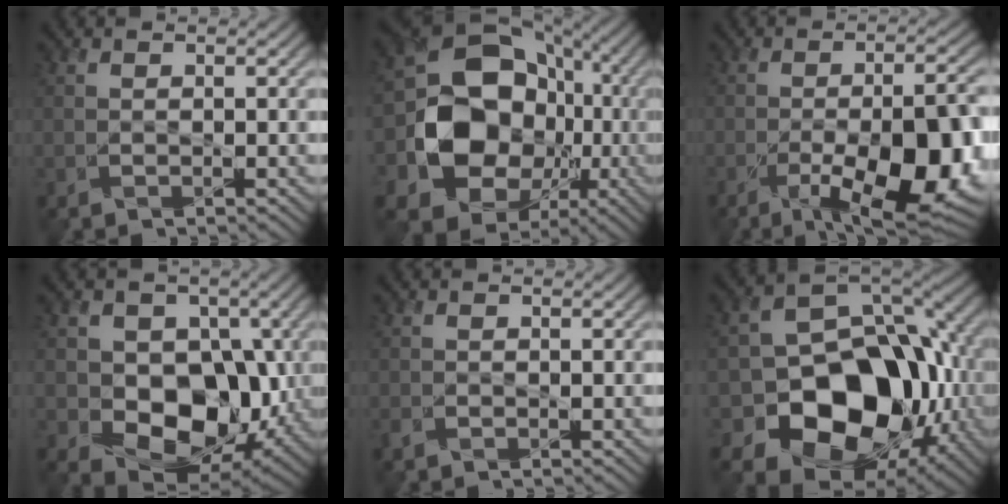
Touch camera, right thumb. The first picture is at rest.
{"total": 16.0, "force": [-2.8, 13.4, 8.4], "torque": [-0.162, -0.034, -0.045]}
{"total": 15.2, "force": [-5.8, 5.9, 12.7], "torque": [-0.179, -0.023, -0.078]}
{"total": 11.0, "force": [-1.1, 8.2, 7.2], "torque": [-0.102, -0.021, -0.025]}
{"total": 0.7, "force": [-0.4, 0.5, 0.3], "torque": [-0.009, -0.003, -0.006]}
{"total": 17.5, "force": [-5.3, 12.9, 10.6], "torque": [-0.154, -0.043, -0.078]}